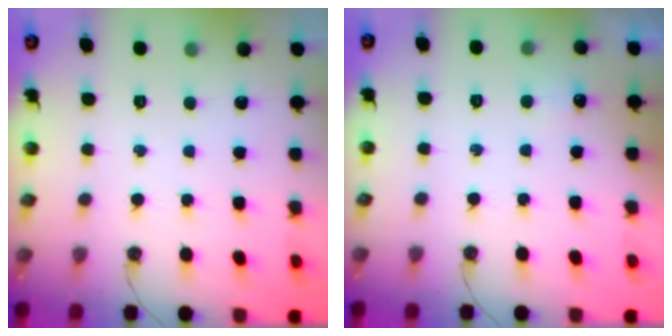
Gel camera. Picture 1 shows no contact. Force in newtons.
{"total": 4.5, "press": 3.8, "slide": 2.4}